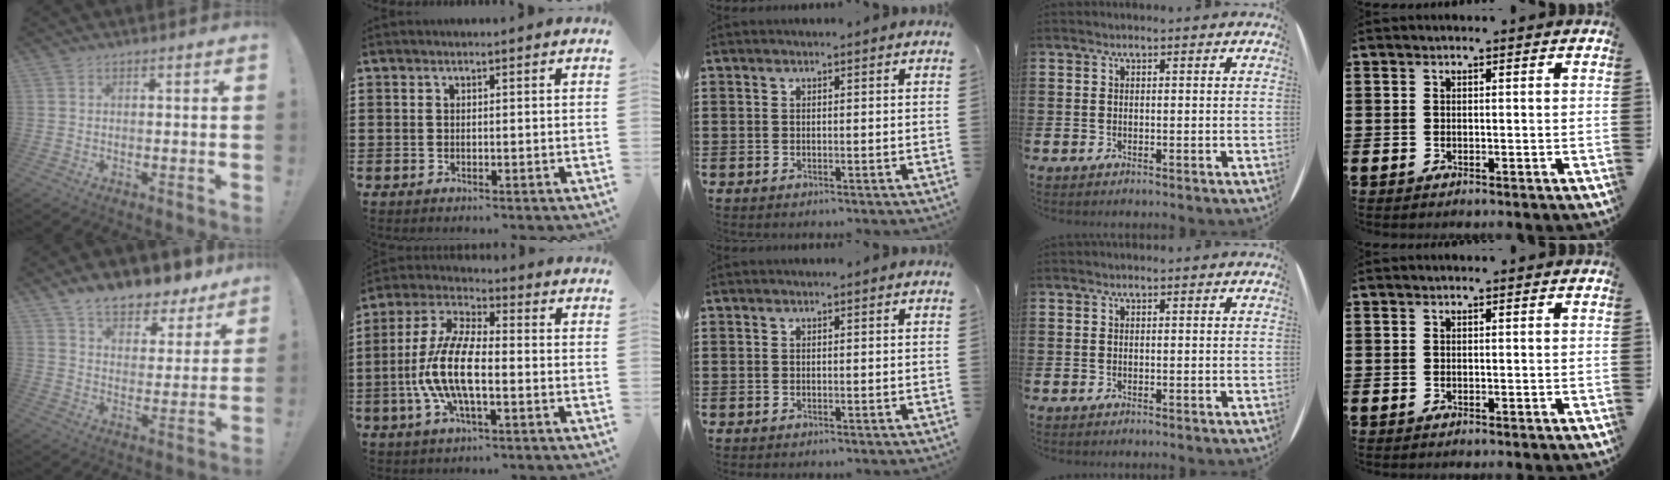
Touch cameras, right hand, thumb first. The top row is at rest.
{"thumb": {"total": 10.1, "force": [8.7, 4.0, 3.4], "torque": [-0.064, -0.067, 0.157]}, "index": {"total": 10.6, "force": [-2.5, 3.6, 9.6], "torque": [-0.232, -0.015, -0.054]}}